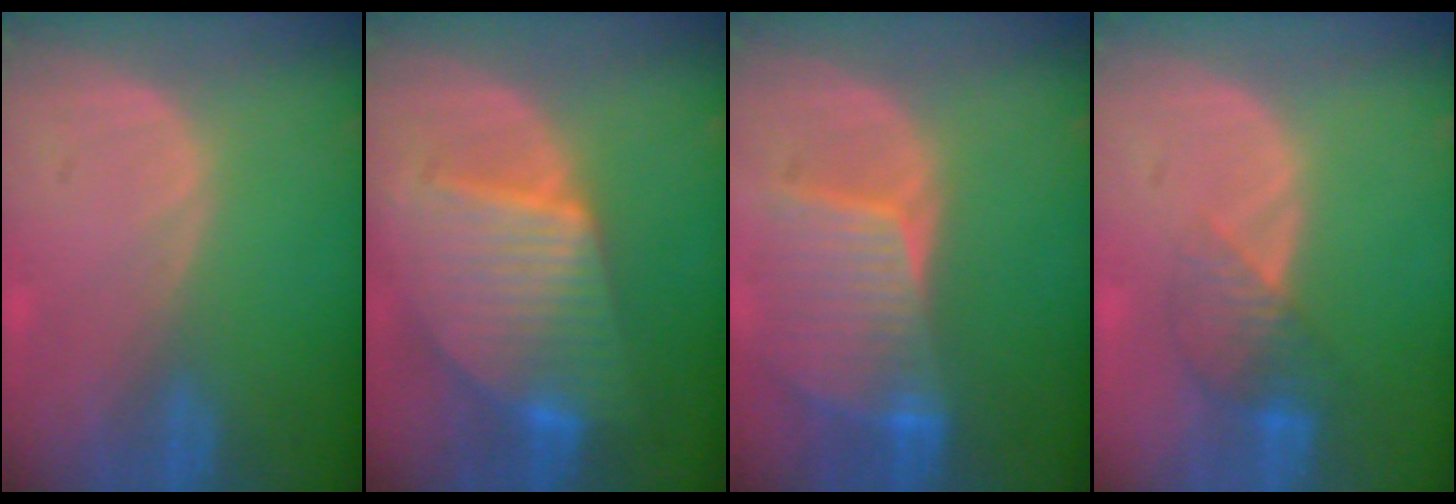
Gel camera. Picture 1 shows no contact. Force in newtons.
{"total": 10.0, "press": 10.0, "slide": 0.7}
{"total": 8.6, "press": 7.8, "slide": 3.8}
{"total": 4.1, "press": 4.0, "slide": 1.2}